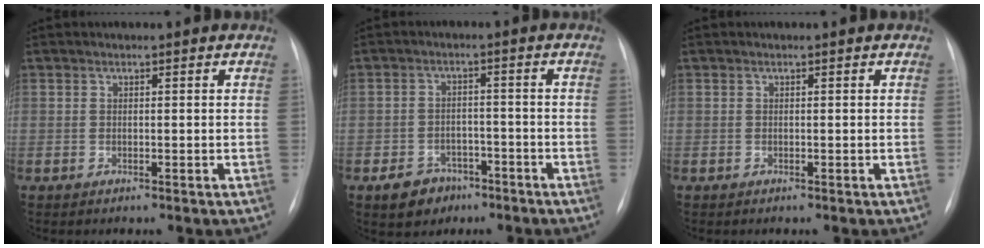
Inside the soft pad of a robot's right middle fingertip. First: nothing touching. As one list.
[{"total": 5.5, "force": [-3.4, 3.9, 1.8], "torque": [-0.030, 0.009, -0.046]}, {"total": 0.0}]